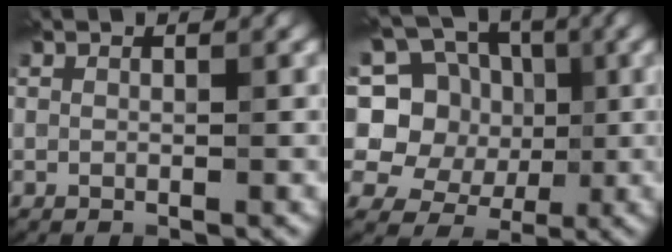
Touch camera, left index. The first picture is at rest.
{"total": 10.6, "force": [3.1, 9.1, 4.4], "torque": [-0.104, 0.034, 0.024]}